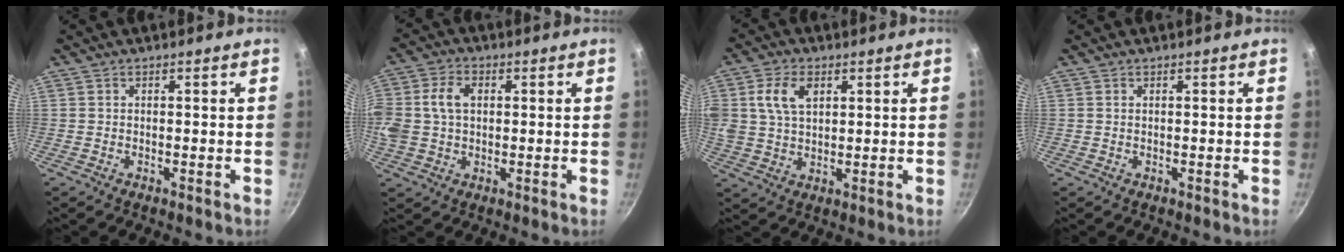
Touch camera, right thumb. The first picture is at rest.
{"total": 11.3, "force": [1.6, 8.3, 7.4], "torque": [-0.161, 0.025, 0.025]}
{"total": 8.5, "force": [2.9, 5.4, 5.9], "torque": [-0.104, 0.001, 0.052]}
{"total": 0.0}